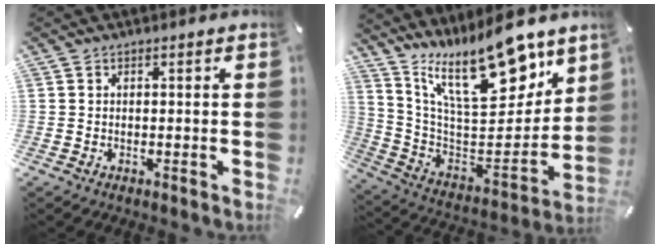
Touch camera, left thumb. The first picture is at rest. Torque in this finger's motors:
{"motor_torque": [3.31, 1.24, 0.58, -0.62, 0.19]}